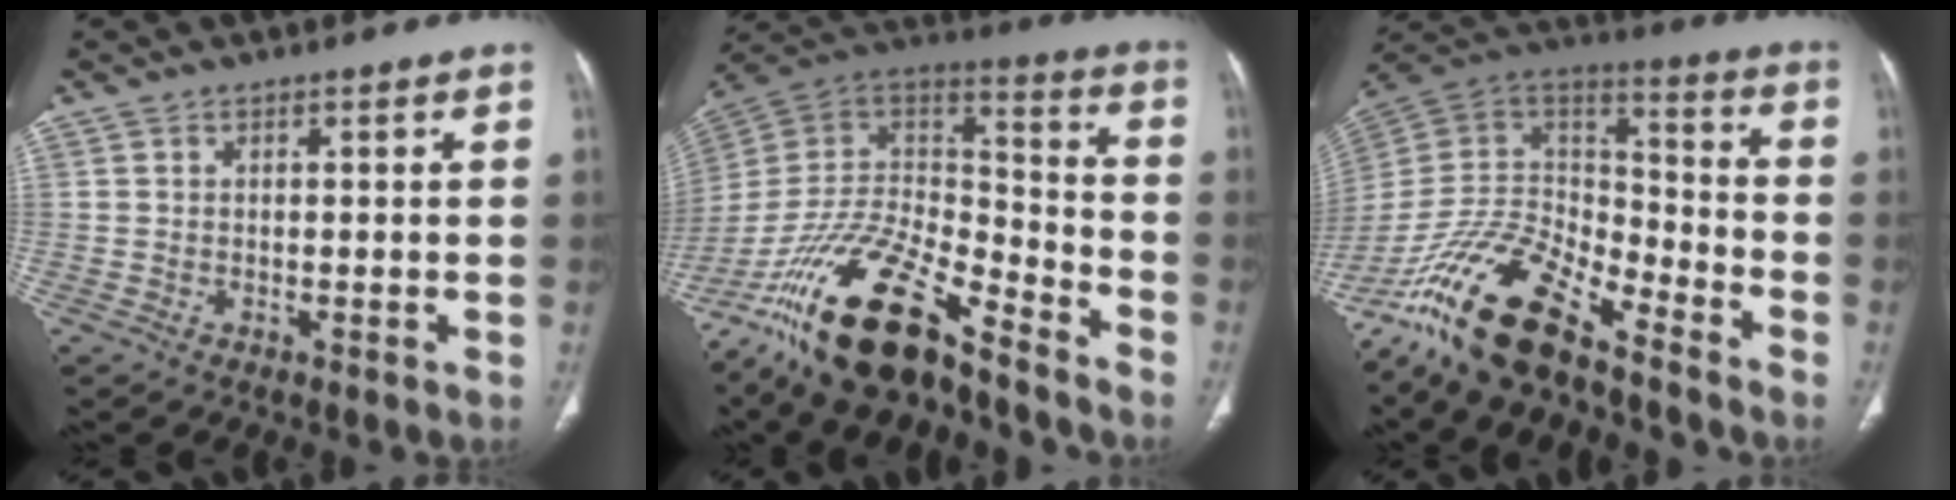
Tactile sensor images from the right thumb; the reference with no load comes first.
{"total": 23.6, "force": [-16.9, 8.2, 14.4], "torque": [-0.281, 0.065, -0.308]}
{"total": 19.5, "force": [-14.5, 6.8, 11.1], "torque": [-0.192, 0.083, -0.272]}